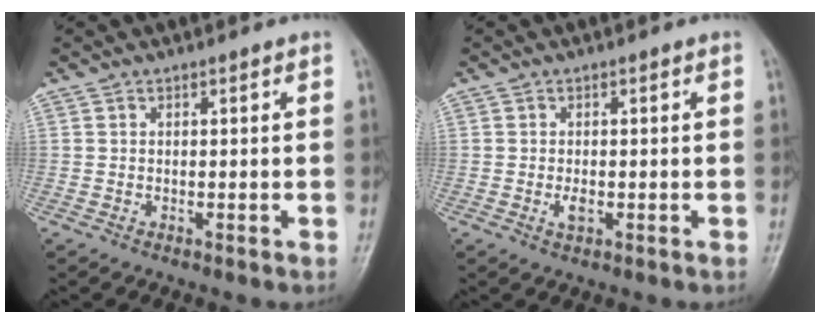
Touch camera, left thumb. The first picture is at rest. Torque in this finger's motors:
{"motor_torque": [0.26, 0.39, 0.44, 0.21, 0.00]}